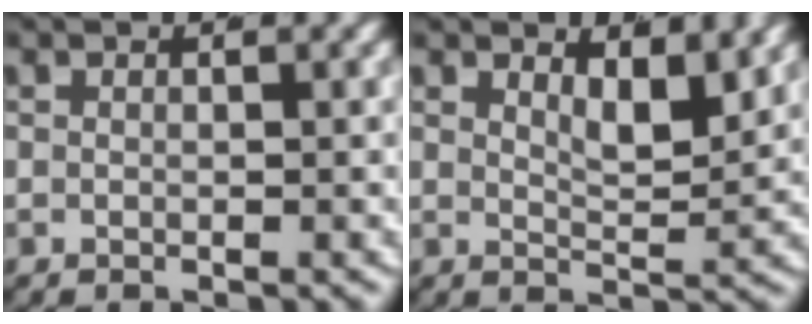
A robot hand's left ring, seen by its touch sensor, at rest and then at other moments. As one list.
[{"total": 3.0, "force": [2.4, 0.3, 1.9], "torque": [-0.023, -0.022, 0.049]}]